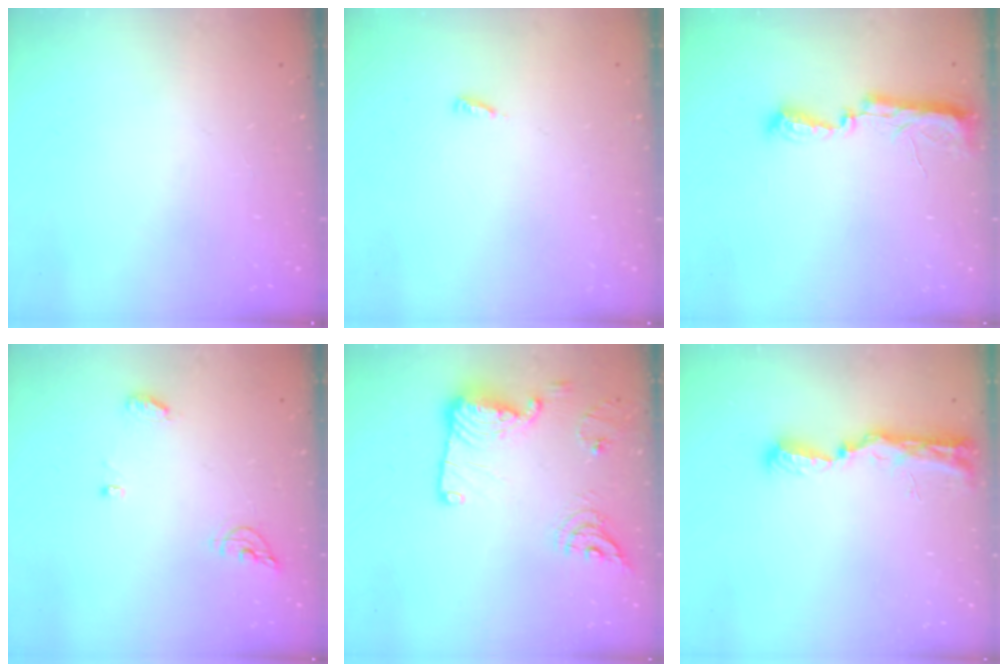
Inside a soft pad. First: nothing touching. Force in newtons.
{"total": 2.9, "press": 2.9, "slide": 0.2}
{"total": 7.7, "press": 7.7, "slide": 0.7}
{"total": 6.7, "press": 6.7, "slide": 0.3}
{"total": 19.0, "press": 18.6, "slide": 4.0}
{"total": 11.3, "press": 10.0, "slide": 5.1}